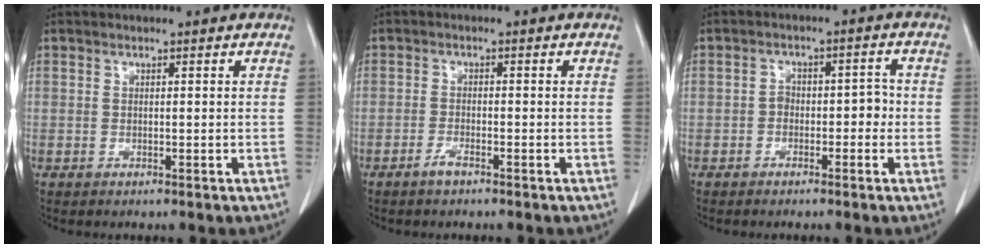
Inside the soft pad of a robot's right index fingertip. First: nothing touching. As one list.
[{"total": 1.7, "force": [-1.4, 0.2, 1.0], "torque": [-0.026, -0.003, -0.026]}, {"total": 3.5, "force": [-1.1, 2.2, 2.5], "torque": [-0.023, 0.021, -0.016]}]